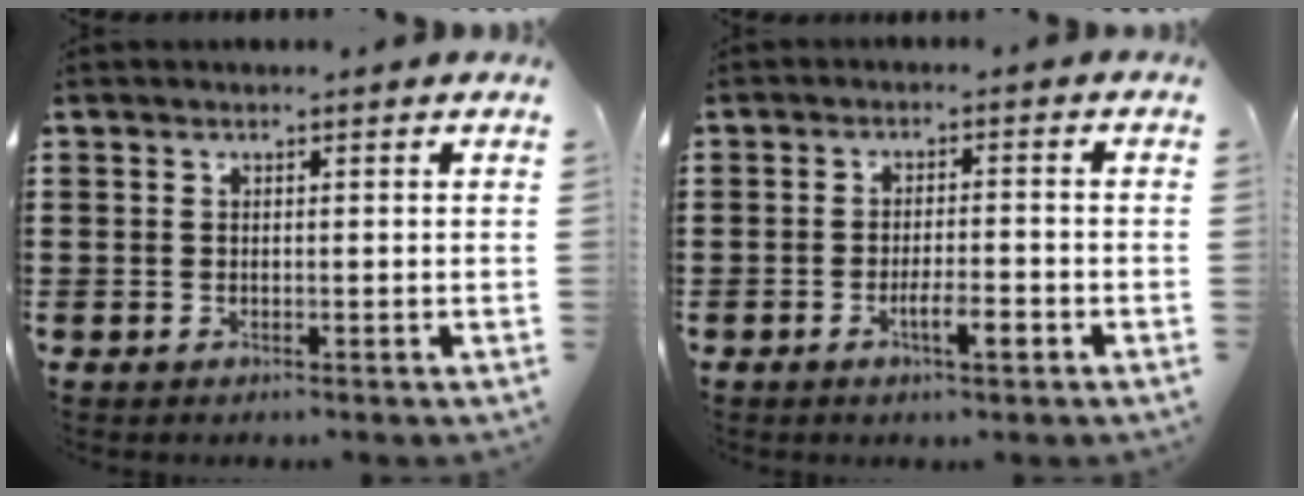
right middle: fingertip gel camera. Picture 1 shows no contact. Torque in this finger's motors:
{"motor_torque": [0.93, -0.19, 0.14, 0.07]}